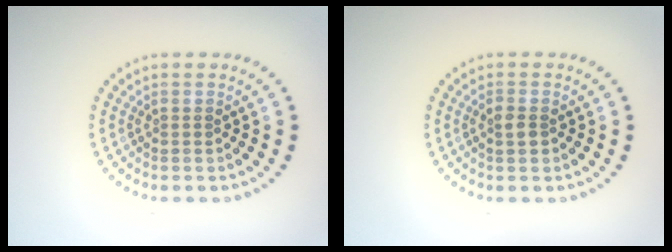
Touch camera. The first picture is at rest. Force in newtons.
{"total": 1.3, "press": 1.3, "slide": 0.2}